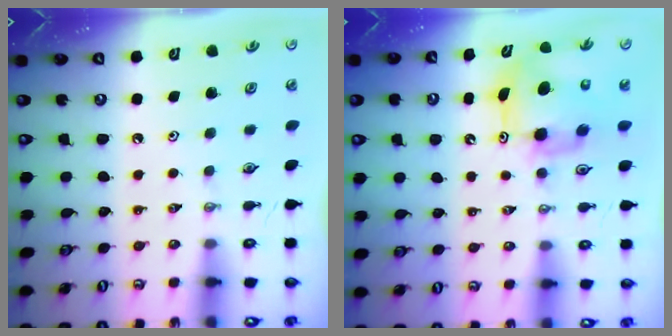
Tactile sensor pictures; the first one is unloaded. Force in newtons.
{"total": 9.8, "press": 9.7, "slide": 0.7}